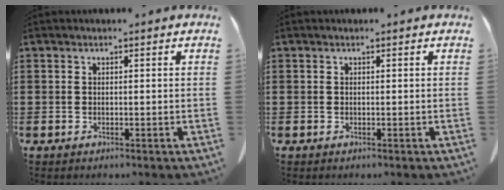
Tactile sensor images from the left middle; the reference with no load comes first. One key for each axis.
{"total": 0.0}